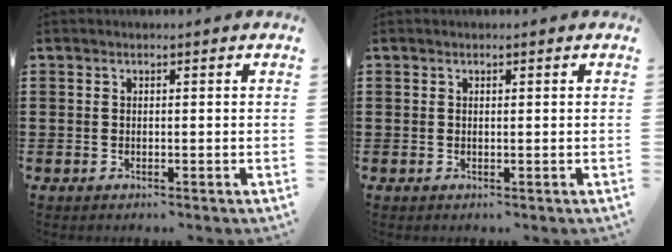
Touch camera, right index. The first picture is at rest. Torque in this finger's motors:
{"motor_torque": [0.14, 0.14, -0.01, 0.00]}